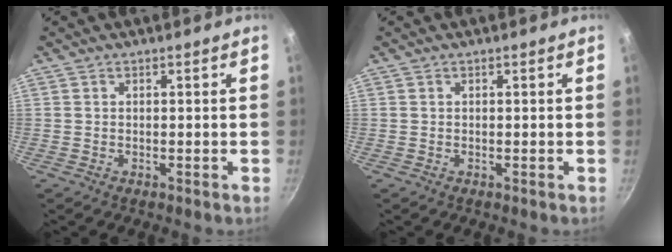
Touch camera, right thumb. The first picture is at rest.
{"total": 0.0}